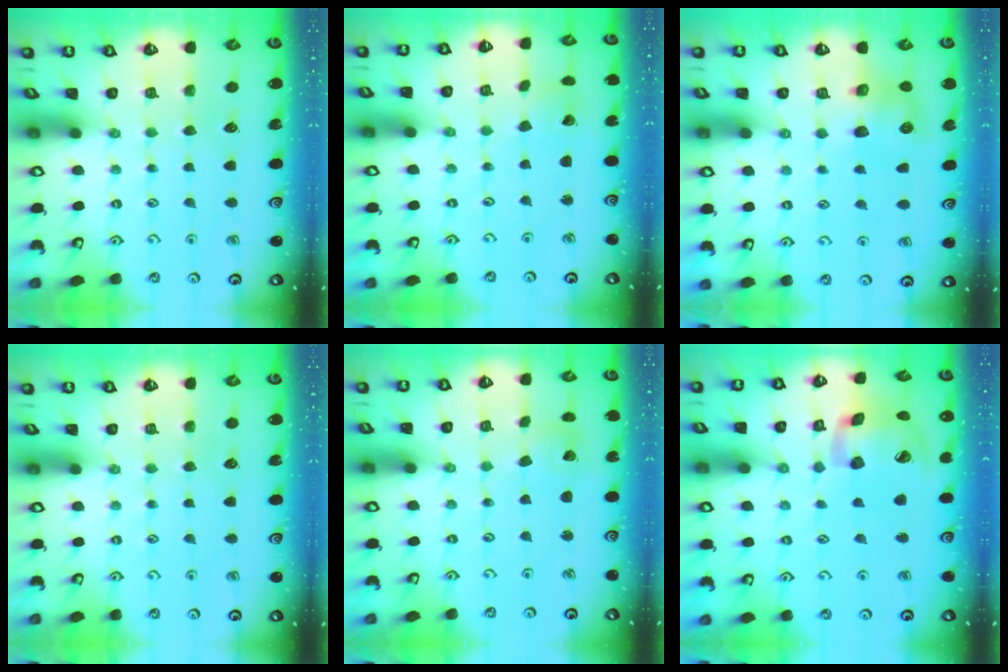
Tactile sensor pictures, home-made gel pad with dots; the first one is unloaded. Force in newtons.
{"total": 2.6, "press": 2.6, "slide": 0.3}
{"total": 7.7, "press": 7.6, "slide": 1.0}
{"total": 0.0}
{"total": 2.6, "press": 2.6, "slide": 0.2}
{"total": 18.0, "press": 17.8, "slide": 2.8}